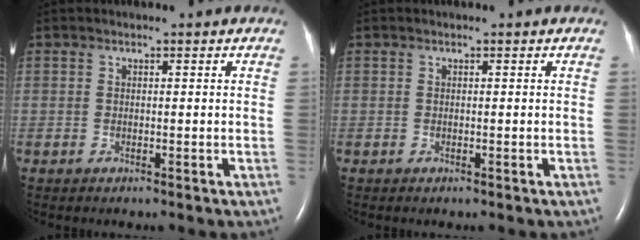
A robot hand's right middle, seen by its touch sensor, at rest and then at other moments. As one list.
[{"total": 0.0}]